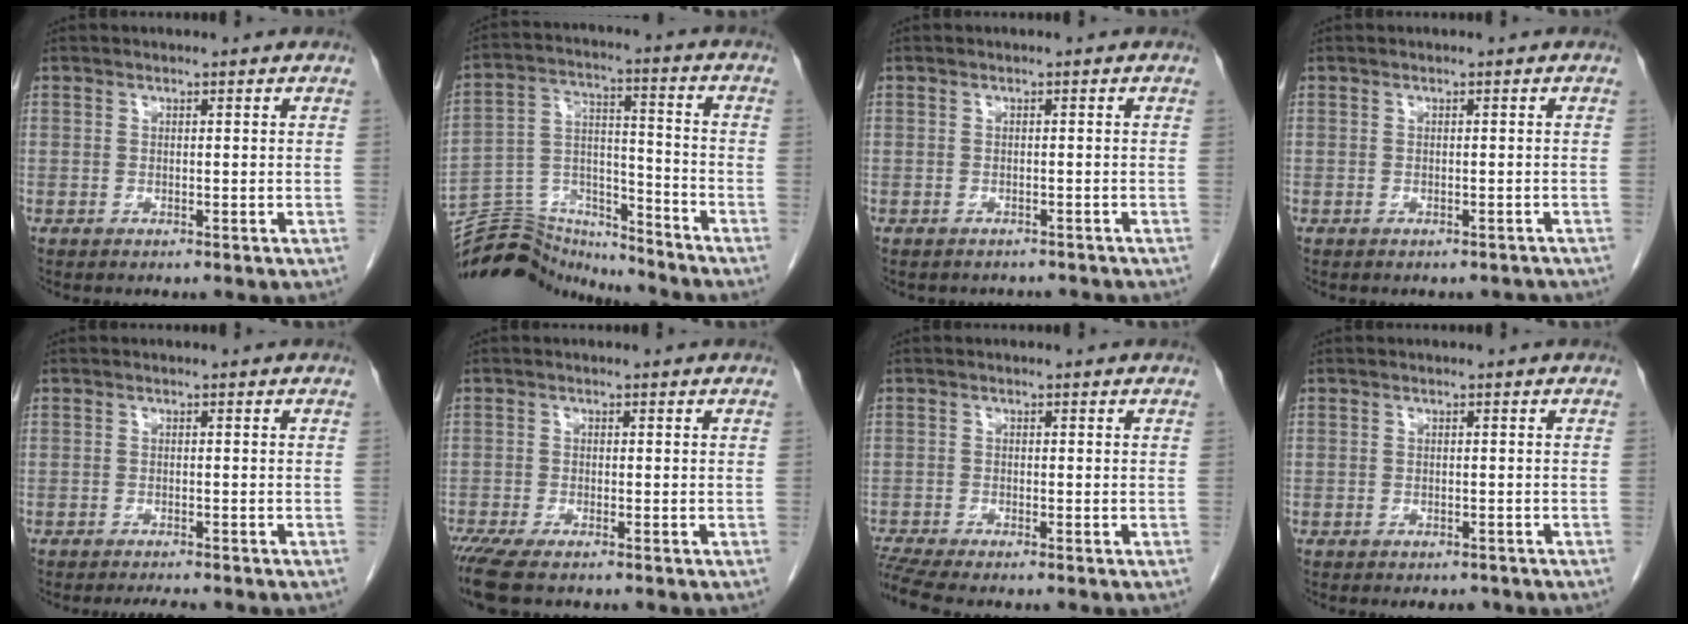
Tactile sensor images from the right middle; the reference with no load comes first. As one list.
[{"total": 14.6, "force": [-14.4, 2.0, 0.7], "torque": [-0.019, 0.050, -0.244]}, {"total": 3.6, "force": [-3.3, 1.4, 0.4], "torque": [-0.002, 0.001, -0.039]}, {"total": 2.5, "force": [-2.2, 1.1, 0.3], "torque": [-0.001, 0.001, -0.028]}, {"total": 2.6, "force": [-2.3, 0.3, 1.0], "torque": [-0.015, -0.005, -0.031]}, {"total": 5.5, "force": [-4.2, 0.9, 3.4], "torque": [-0.061, -0.015, -0.073]}, {"total": 3.6, "force": [-3.3, -0.6, 1.5], "torque": [-0.037, -0.011, -0.065]}, {"total": 2.1, "force": [-1.7, 1.2, 0.4], "torque": [-0.004, 0.002, -0.020]}]